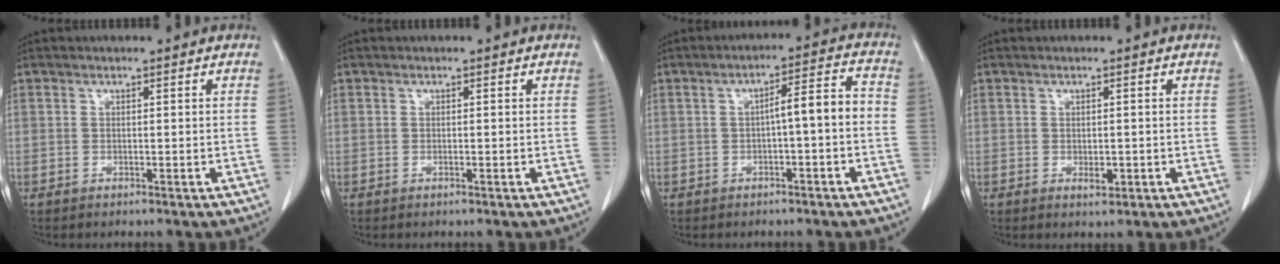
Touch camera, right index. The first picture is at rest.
{"total": 0.0}
{"total": 5.7, "force": [-1.1, 0.8, 5.5], "torque": [-0.078, 0.027, -0.016]}
{"total": 1.6, "force": [-0.4, 0.9, 1.3], "torque": [-0.017, -0.001, -0.002]}